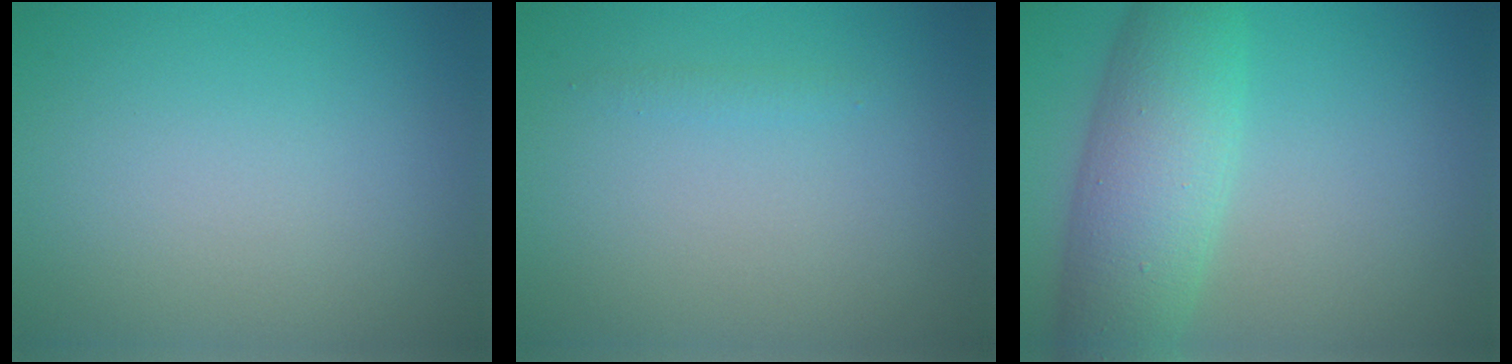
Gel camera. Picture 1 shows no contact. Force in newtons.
{"total": 0.5, "press": 0.5, "slide": 0.0}
{"total": 7.4, "press": 7.4, "slide": 0.2}